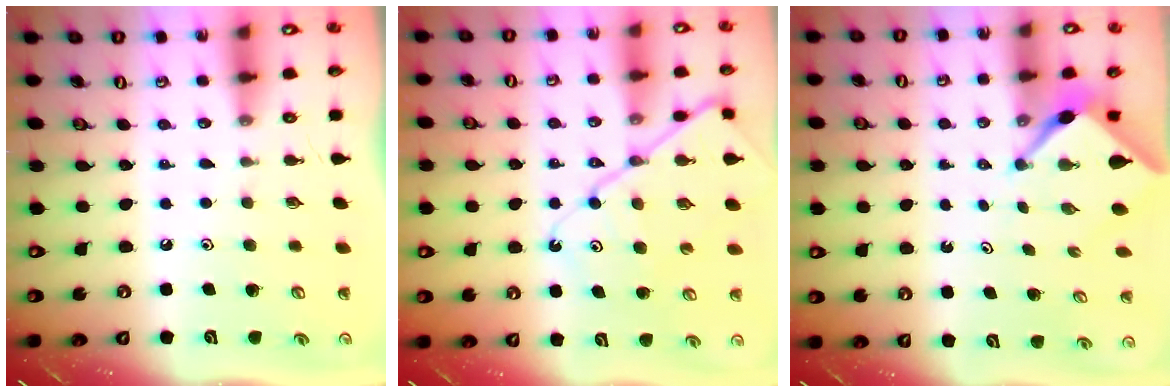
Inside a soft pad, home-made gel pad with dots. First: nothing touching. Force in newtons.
{"total": 12.4, "press": 12.3, "slide": 1.3}
{"total": 2.8, "press": 2.8, "slide": 0.3}